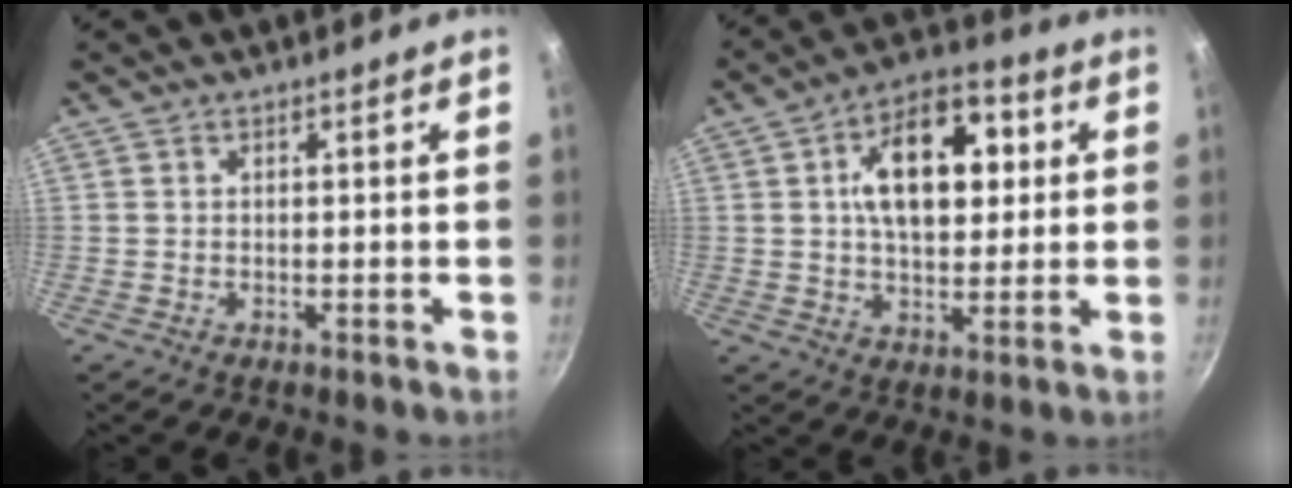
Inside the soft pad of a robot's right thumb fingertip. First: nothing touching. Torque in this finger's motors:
{"motor_torque": [-1.25, 1.93, 1.49, 0.30, 0.12]}